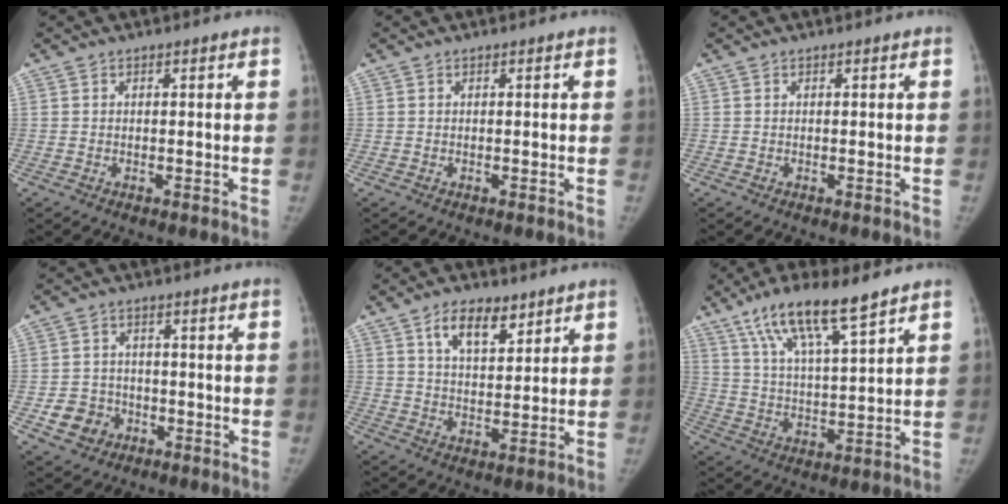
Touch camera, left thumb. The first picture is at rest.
{"total": 0.0}
{"total": 0.0}
{"total": 6.3, "force": [-2.5, 5.5, 1.8], "torque": [-0.005, 0.020, -0.038]}
{"total": 8.4, "force": [5.1, 4.1, 5.3], "torque": [-0.067, -0.029, 0.088]}
{"total": 14.0, "force": [9.2, 2.8, 10.2], "torque": [-0.175, -0.030, 0.172]}